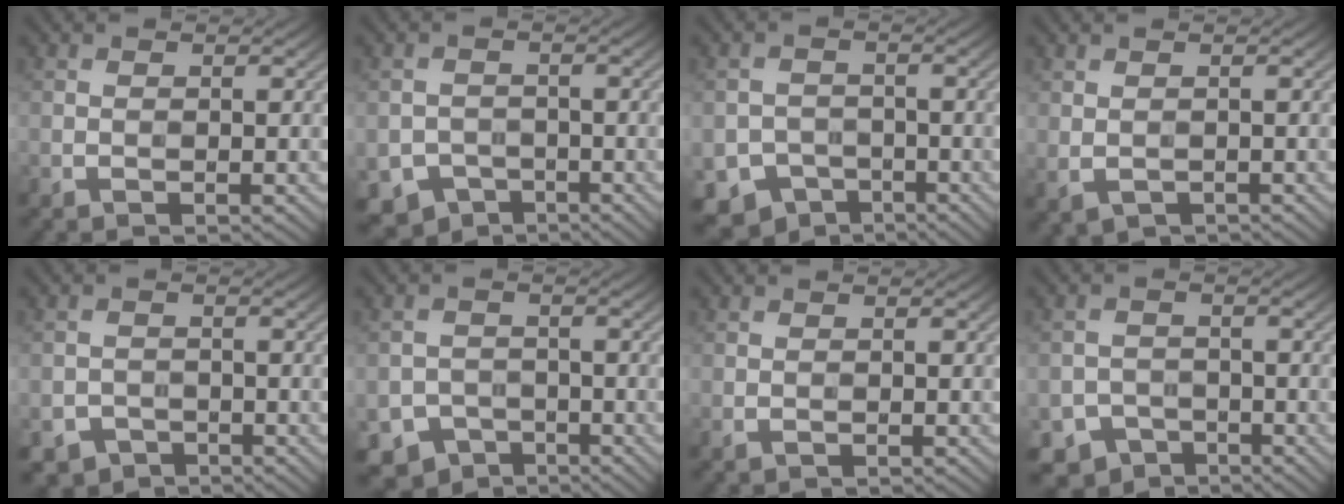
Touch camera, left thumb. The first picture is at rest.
{"total": 5.9, "force": [-3.9, 4.1, 1.8], "torque": [-0.030, -0.017, -0.065]}
{"total": 7.6, "force": [-5.1, 5.2, 2.2], "torque": [-0.034, -0.017, -0.079]}
{"total": 1.7, "force": [-0.4, 1.2, 1.1], "torque": [-0.024, -0.009, -0.002]}
{"total": 3.0, "force": [-2.2, 2.0, 0.4], "torque": [-0.005, -0.002, -0.039]}
{"total": 6.6, "force": [-4.6, 4.4, 1.6], "torque": [-0.024, -0.014, -0.073]}
{"total": 0.6, "force": [-0.4, 0.3, 0.3], "torque": [-0.010, -0.002, -0.009]}
{"total": 5.3, "force": [-3.9, 3.4, 1.0], "torque": [-0.011, -0.009, -0.067]}